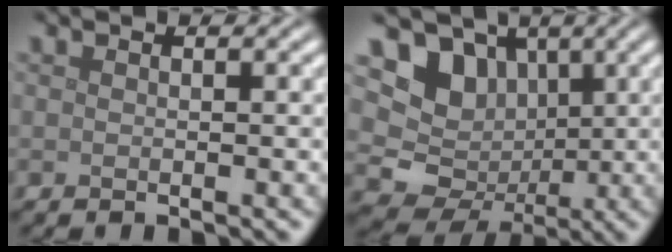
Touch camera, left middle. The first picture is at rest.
{"total": 9.5, "force": [2.1, 8.4, 3.8], "torque": [-0.069, 0.013, 0.016]}